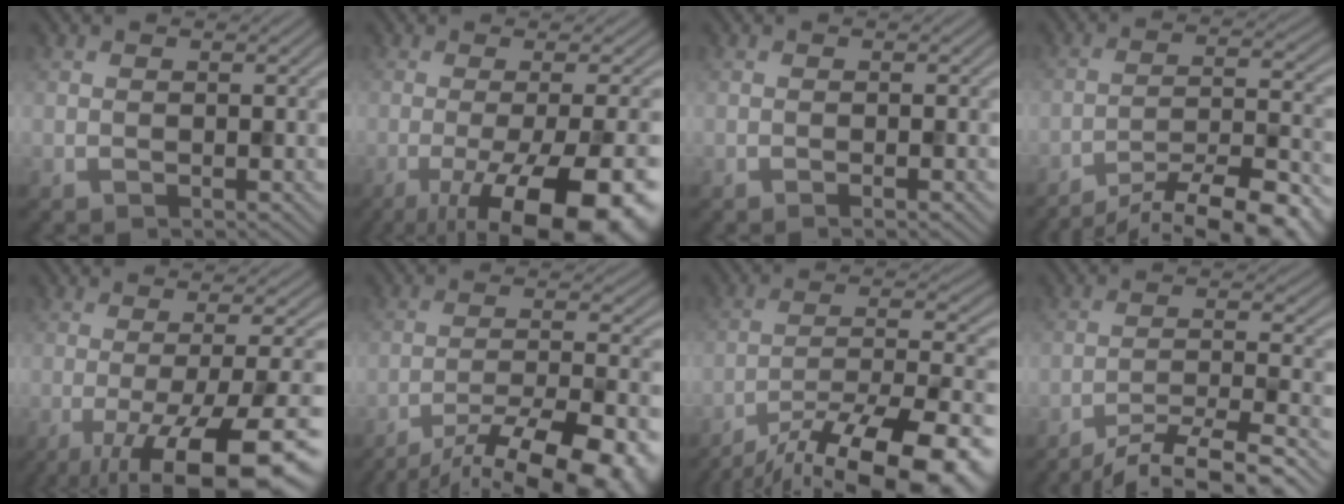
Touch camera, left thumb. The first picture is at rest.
{"total": 16.3, "force": [-7.1, 4.8, 13.9], "torque": [-0.167, -0.004, -0.097]}
{"total": 0.9, "force": [-0.5, 0.0, 0.8], "torque": [-0.011, 0.000, -0.011]}
{"total": 14.8, "force": [-12.5, 2.7, 7.5], "torque": [-0.120, -0.009, -0.181]}
{"total": 15.5, "force": [-6.9, 4.3, 13.2], "torque": [-0.160, -0.001, -0.100]}
{"total": 17.5, "force": [-13.8, 4.2, 10.0], "torque": [-0.129, -0.012, -0.192]}
{"total": 18.1, "force": [-14.0, 4.6, 10.4], "torque": [-0.152, -0.018, -0.208]}
{"total": 10.8, "force": [-8.8, 1.7, 5.9], "torque": [-0.099, -0.003, -0.141]}